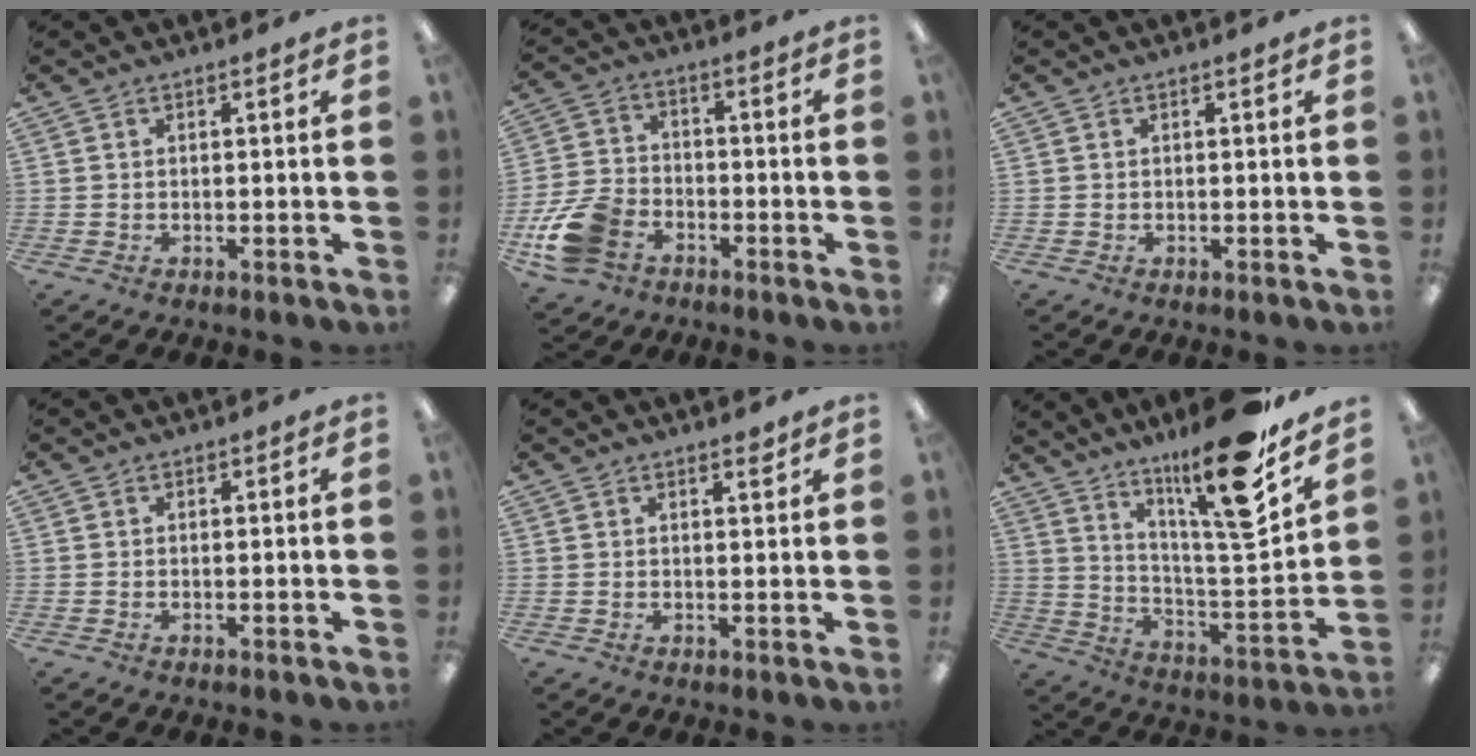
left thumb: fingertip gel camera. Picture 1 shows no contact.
{"total": 11.8, "force": [-6.0, 7.9, 6.4], "torque": [-0.136, 0.033, -0.108]}
{"total": 0.0}
{"total": 0.0}
{"total": 1.7, "force": [1.4, 0.3, 0.9], "torque": [-0.012, -0.004, 0.024]}
{"total": 19.2, "force": [14.2, 2.2, 12.8], "torque": [-0.213, -0.099, 0.223]}